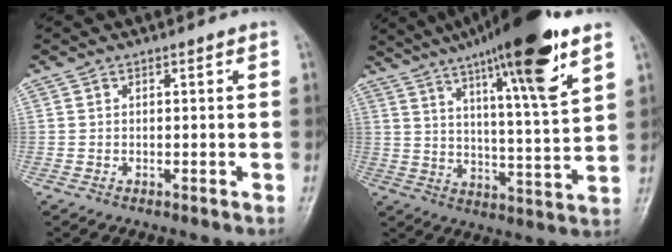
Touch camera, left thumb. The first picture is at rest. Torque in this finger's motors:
{"motor_torque": [2.03, 0.67, 1.90, -0.88, 0.54]}